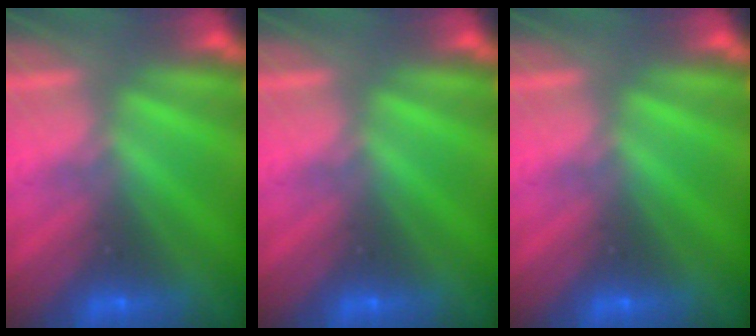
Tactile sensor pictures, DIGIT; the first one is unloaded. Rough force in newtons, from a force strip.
{"total": 0.0}
{"total": 0.0}